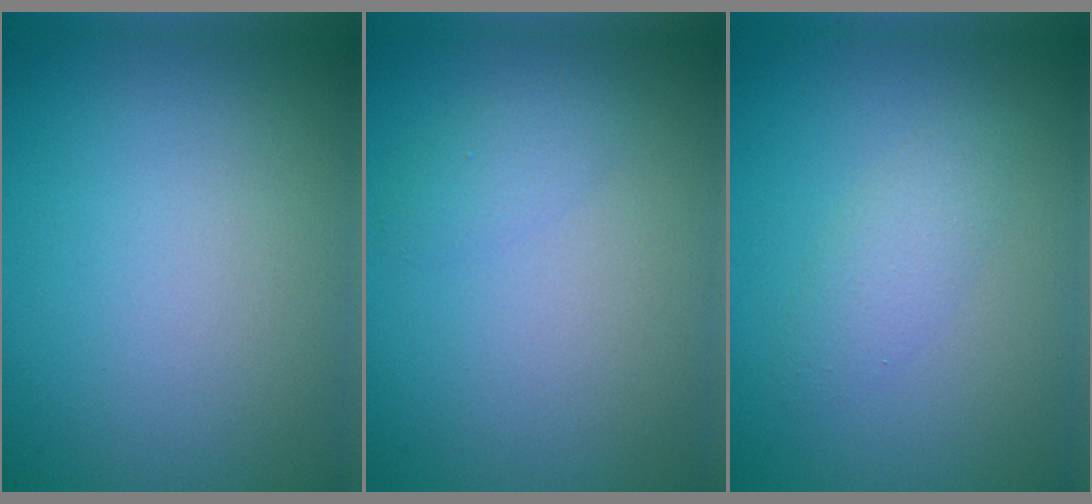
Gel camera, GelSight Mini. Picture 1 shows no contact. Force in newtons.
{"total": 1.2, "press": 1.2, "slide": 0.1}
{"total": 1.8, "press": 1.8, "slide": 0.1}